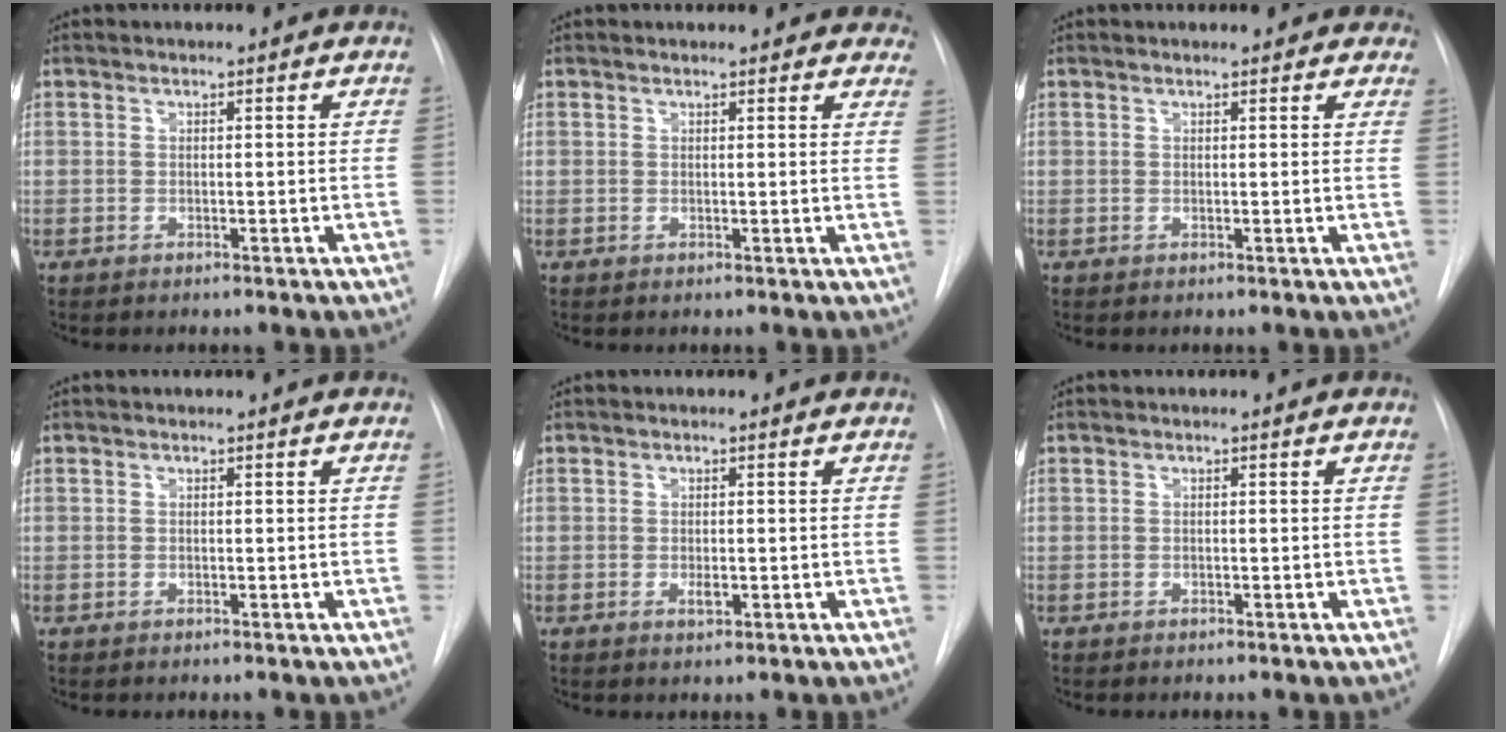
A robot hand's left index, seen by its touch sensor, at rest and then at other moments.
{"total": 9.5, "force": [8.8, 2.9, 2.1], "torque": [0.005, -0.002, 0.077]}
{"total": 6.3, "force": [5.7, 2.2, 1.5], "torque": [-0.001, 0.008, 0.047]}
{"total": 0.0}
{"total": 1.2, "force": [-0.2, 0.5, 1.0], "torque": [-0.018, -0.002, -0.003]}
{"total": 0.0}